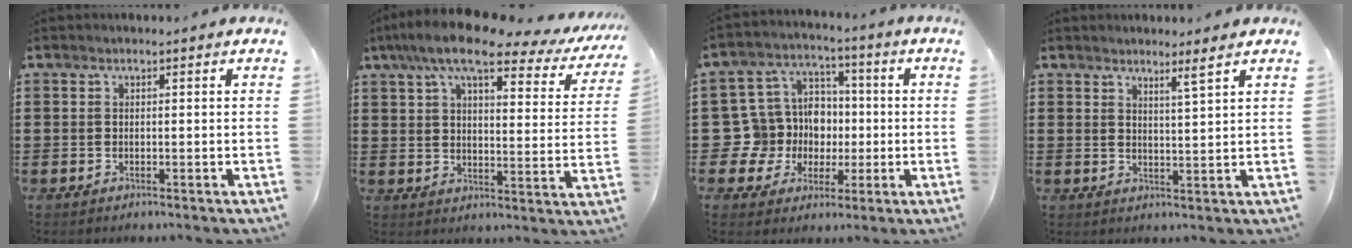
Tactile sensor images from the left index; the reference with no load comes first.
{"total": 10.6, "force": [7.9, 2.4, 6.7], "torque": [-0.142, -0.028, 0.132]}
{"total": 10.6, "force": [0.2, 10.0, 3.4], "torque": [-0.132, -0.005, 0.011]}
{"total": 3.2, "force": [2.7, -0.5, 1.7], "torque": [-0.030, -0.009, 0.045]}